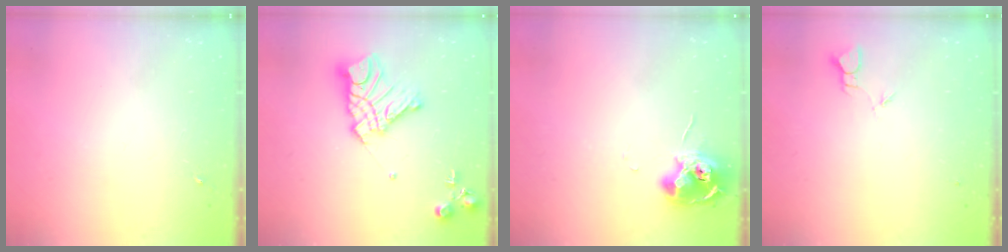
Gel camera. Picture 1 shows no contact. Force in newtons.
{"total": 16.4, "press": 16.3, "slide": 1.4}
{"total": 11.7, "press": 11.6, "slide": 1.0}
{"total": 1.9, "press": 1.9, "slide": 0.1}